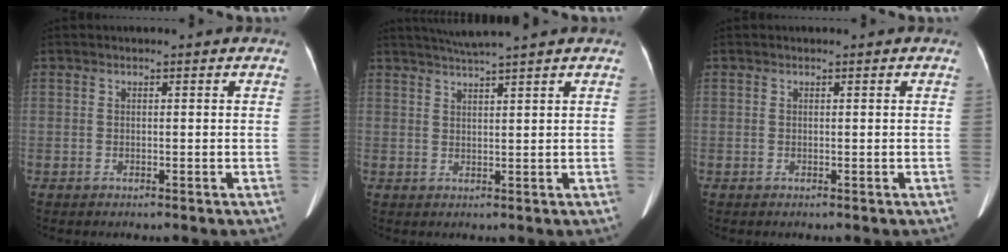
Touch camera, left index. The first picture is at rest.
{"total": 5.6, "force": [4.9, -1.2, 2.5], "torque": [-0.044, 0.017, 0.079]}
{"total": 0.0}